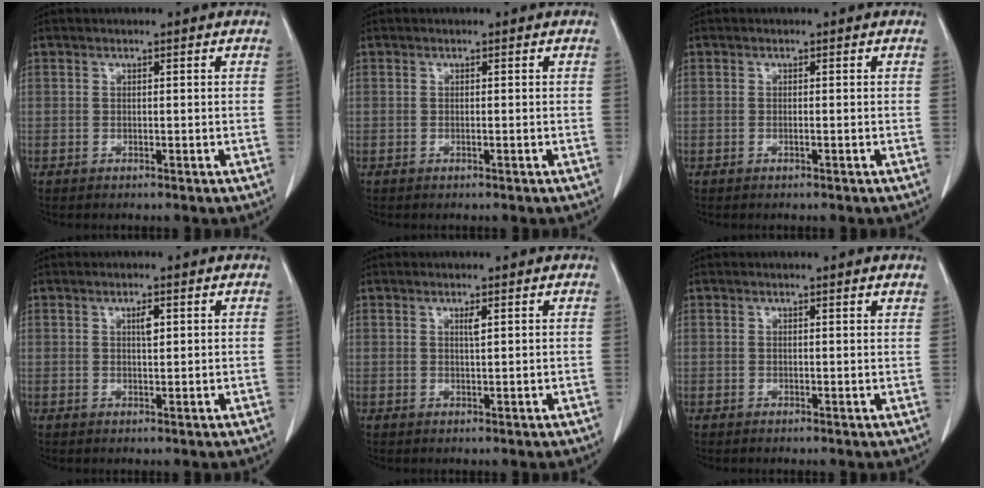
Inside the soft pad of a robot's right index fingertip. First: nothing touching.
{"total": 0.0}
{"total": 0.0}
{"total": 1.7, "force": [0.6, 0.5, 1.5], "torque": [-0.028, -0.001, 0.010]}
{"total": 1.1, "force": [0.5, 0.0, 1.0], "torque": [-0.022, -0.003, 0.009]}
{"total": 1.3, "force": [1.1, 0.1, 0.7], "torque": [-0.010, 0.001, 0.007]}